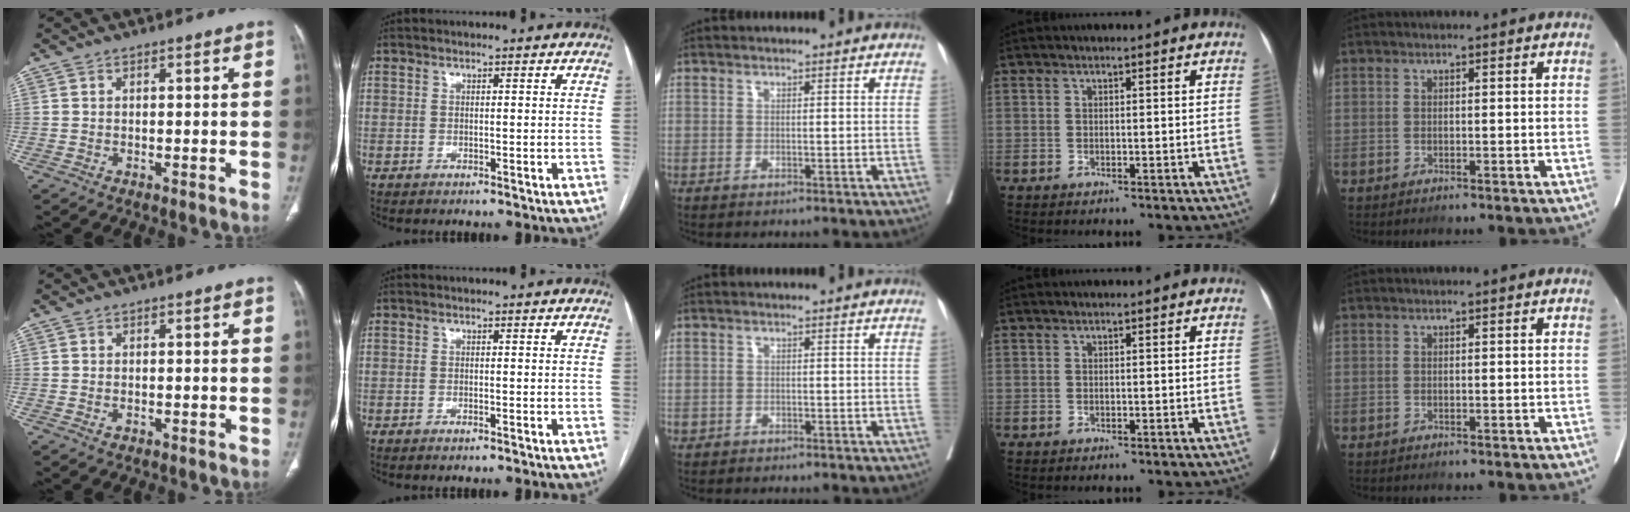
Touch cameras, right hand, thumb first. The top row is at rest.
{"thumb": {"total": 0.8, "force": [-0.2, 0.5, 0.5], "torque": [-0.011, 0.002, -0.002]}, "index": {"total": 0.5, "force": [-0.4, 0.1, 0.3], "torque": [-0.005, 0.000, -0.006]}, "middle": {"total": 0.8, "force": [-0.5, 0.6, 0.1], "torque": [-0.005, 0.003, -0.010]}}